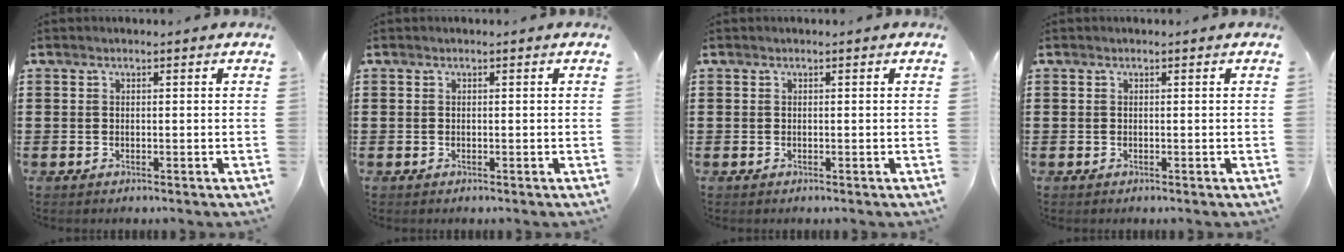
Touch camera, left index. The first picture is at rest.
{"total": 0.0}
{"total": 0.0}
{"total": 0.0}